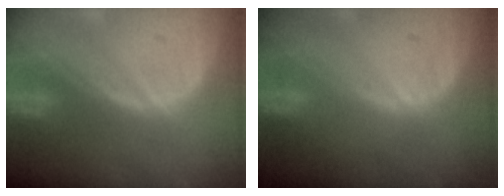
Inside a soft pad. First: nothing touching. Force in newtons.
{"total": 0.0}